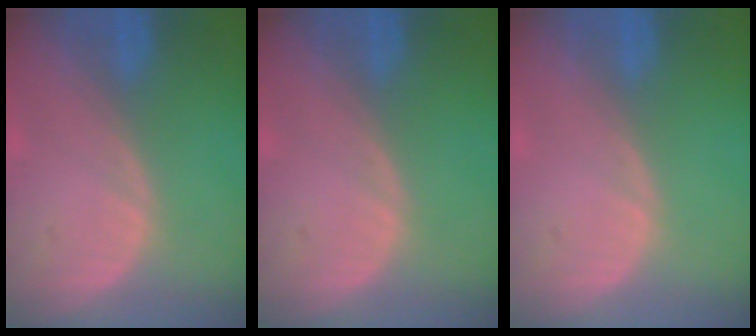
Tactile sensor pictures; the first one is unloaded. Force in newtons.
{"total": 0.0}
{"total": 0.0}